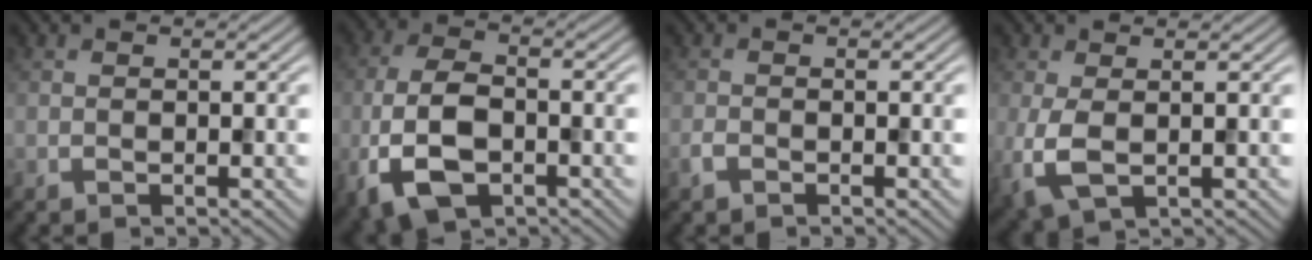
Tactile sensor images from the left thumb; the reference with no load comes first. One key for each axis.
{"total": 9.3, "fx": -3.3, "fy": 4.9, "fz": 7.2, "tx": -0.169, "ty": -0.010, "tz": -0.074}
{"total": 1.1, "fx": -0.8, "fy": 0.5, "fz": 0.6, "tx": -0.013, "ty": 0.001, "tz": -0.018}
{"total": 4.2, "fx": -0.1, "fy": 2.1, "fz": 3.6, "tx": -0.099, "ty": -0.005, "tz": -0.004}